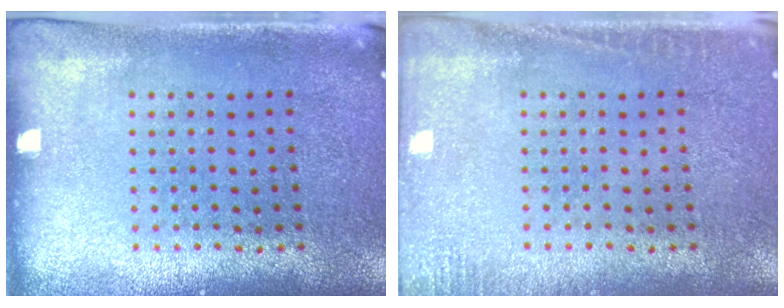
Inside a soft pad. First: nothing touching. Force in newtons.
{"total": 1.6, "press": 1.6, "slide": 0.4}